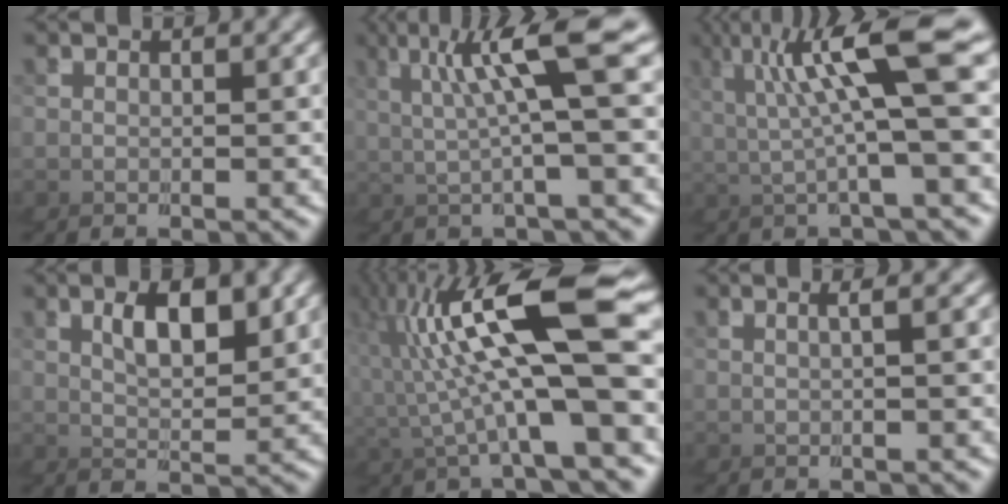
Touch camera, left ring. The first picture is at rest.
{"total": 4.5, "force": [2.0, -1.8, 3.6], "torque": [-0.057, 0.039, 0.022]}
{"total": 6.0, "force": [1.9, 0.0, 5.7], "torque": [-0.095, 0.035, 0.025]}
{"total": 4.0, "force": [3.2, -1.9, -1.4], "torque": [0.003, 0.025, 0.038]}
{"total": 10.0, "force": [2.7, 2.9, 9.2], "torque": [-0.165, 0.036, 0.035]}
{"total": 2.0, "force": [-0.3, -2.0, 0.0], "torque": [-0.021, 0.007, 0.003]}